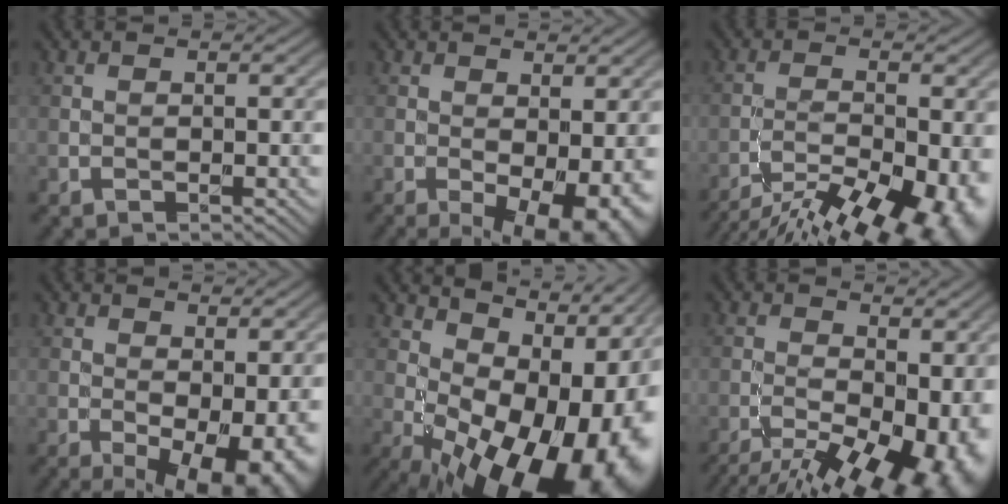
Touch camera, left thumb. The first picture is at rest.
{"total": 8.8, "force": [-2.8, 3.6, 7.5], "torque": [-0.115, -0.015, -0.029]}
{"total": 14.5, "force": [-10.5, 4.2, 9.1], "torque": [-0.149, -0.032, -0.147]}
{"total": 10.1, "force": [-2.8, 4.5, 8.6], "torque": [-0.119, -0.013, -0.030]}
{"total": 19.6, "force": [-1.2, 11.3, 16.0], "torque": [-0.169, -0.008, 0.016]}
{"total": 16.8, "force": [-8.0, 7.5, 12.8], "torque": [-0.182, -0.030, -0.093]}